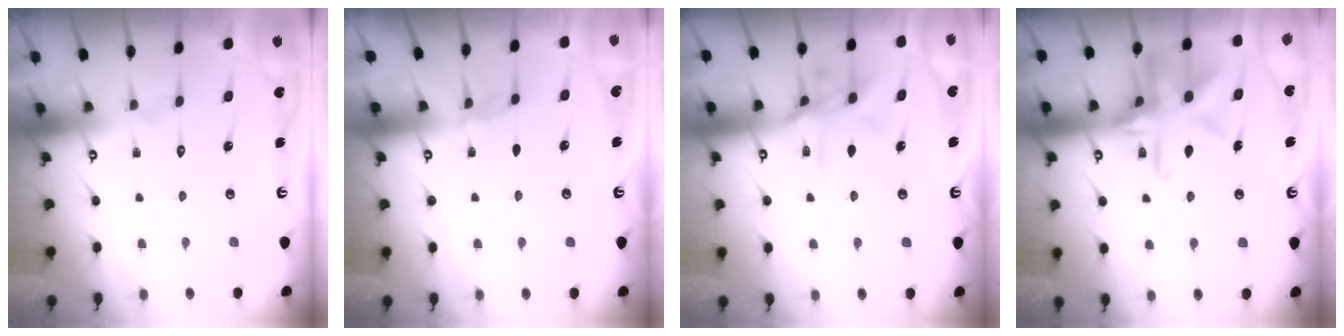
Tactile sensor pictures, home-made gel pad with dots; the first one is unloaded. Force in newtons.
{"total": 3.0, "press": 2.9, "slide": 0.5}
{"total": 10.4, "press": 10.4, "slide": 0.9}
{"total": 15.3, "press": 15.2, "slide": 1.2}